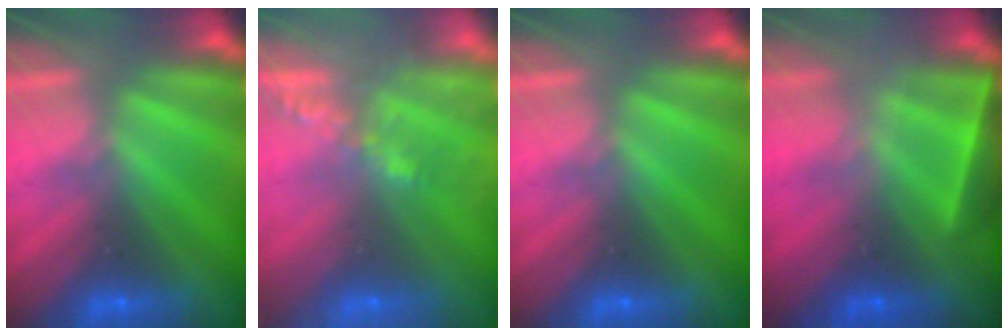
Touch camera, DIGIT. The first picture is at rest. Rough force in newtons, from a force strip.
{"total": 9.1}
{"total": 0.0}
{"total": 4.7}